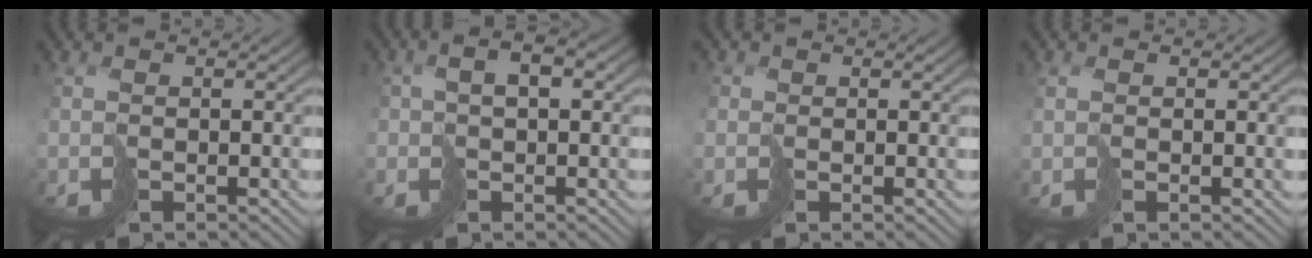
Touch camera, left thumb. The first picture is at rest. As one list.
[{"total": 3.9, "force": [0.3, 2.4, 3.0], "torque": [-0.063, 0.006, 0.004]}, {"total": 1.4, "force": [-0.2, 1.3, 0.3], "torque": [-0.009, -0.005, -0.005]}, {"total": 0.6, "force": [0.2, 0.2, 0.5], "torque": [-0.013, -0.002, 0.005]}]